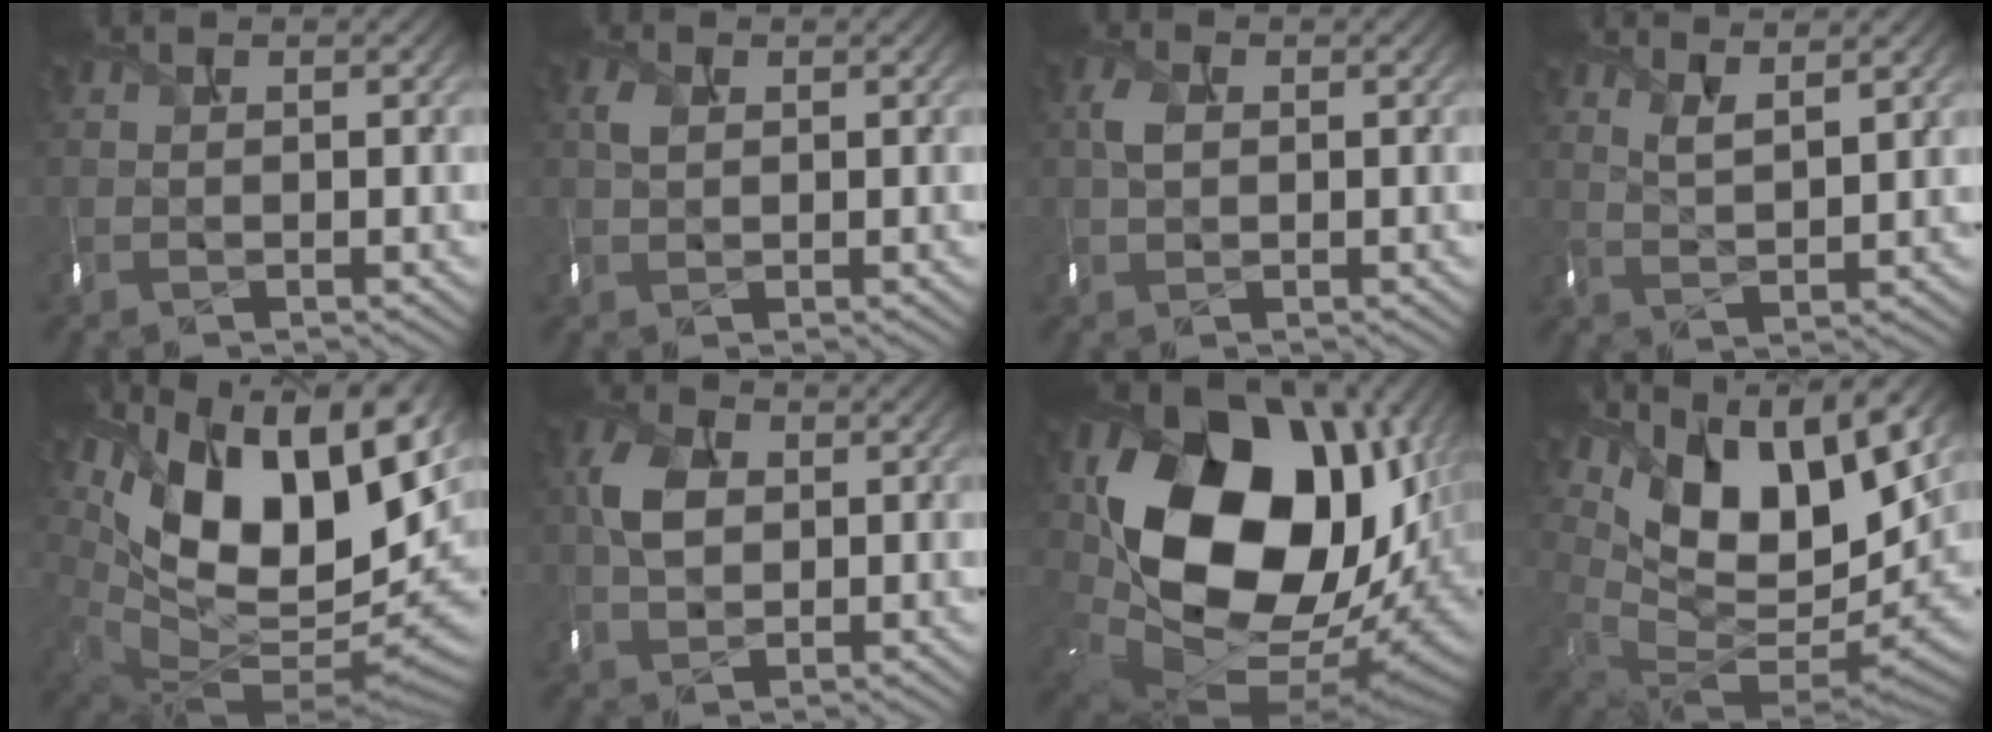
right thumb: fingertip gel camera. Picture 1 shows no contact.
{"total": 1.0, "force": [0.3, 0.8, 0.4], "torque": [-0.022, -0.005, 0.010]}
{"total": 1.6, "force": [0.1, 1.3, 1.0], "torque": [-0.034, -0.006, 0.006]}
{"total": 3.7, "force": [2.7, 0.8, 2.3], "torque": [-0.044, -0.008, 0.061]}
{"total": 18.4, "force": [6.7, 9.6, 14.2], "torque": [-0.248, -0.002, 0.143]}
{"total": 4.1, "force": [0.7, 3.2, 2.4], "torque": [-0.065, -0.005, 0.013]}
{"total": 20.1, "force": [4.1, 14.8, 12.9], "torque": [-0.276, -0.046, 0.113]}
{"total": 16.1, "force": [7.6, 7.6, 12.0], "torque": [-0.242, 0.009, 0.148]}